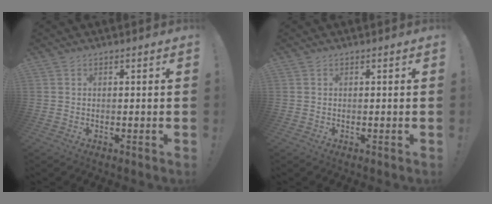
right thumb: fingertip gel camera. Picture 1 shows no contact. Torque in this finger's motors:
{"motor_torque": [-0.03, 0.03, 0.00, 0.00, 0.03]}